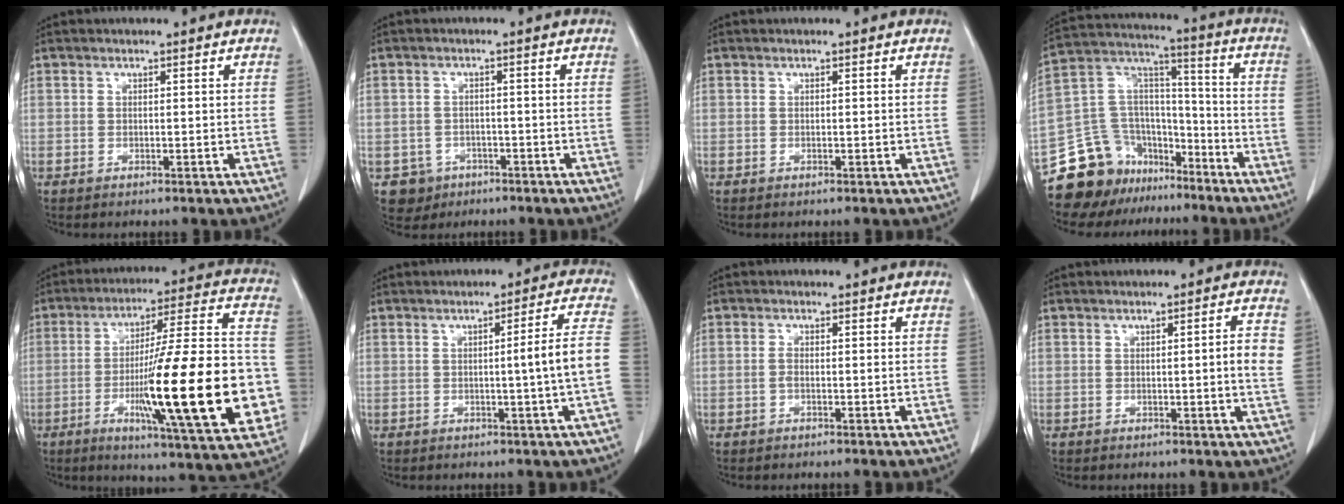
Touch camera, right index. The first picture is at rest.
{"total": 4.1, "force": [-1.9, 3.7, 0.0], "torque": [0.001, 0.012, -0.025]}
{"total": 0.0}
{"total": 16.8, "force": [-12.8, 9.9, 4.4], "torque": [-0.082, 0.089, -0.220]}
{"total": 26.0, "force": [-5.7, 2.5, 25.3], "torque": [-0.343, -0.003, -0.086]}
{"total": 6.6, "force": [-1.0, -1.4, 6.4], "torque": [-0.087, 0.002, -0.014]}
{"total": 1.0, "force": [-0.3, 0.1, 0.9], "torque": [-0.017, 0.001, -0.007]}
{"total": 3.7, "force": [0.4, -0.3, 3.7], "torque": [-0.052, -0.001, 0.004]}